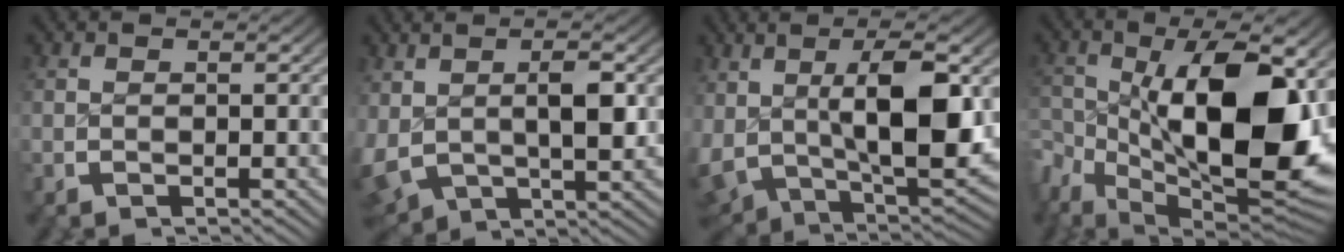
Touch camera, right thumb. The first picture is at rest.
{"total": 6.8, "force": [-0.4, 4.9, 4.7], "torque": [-0.110, -0.022, 0.015]}
{"total": 11.3, "force": [0.5, 6.4, 9.3], "torque": [-0.178, -0.031, 0.033]}
{"total": 17.0, "force": [-2.4, 9.2, 14.1], "torque": [-0.244, -0.051, -0.011]}